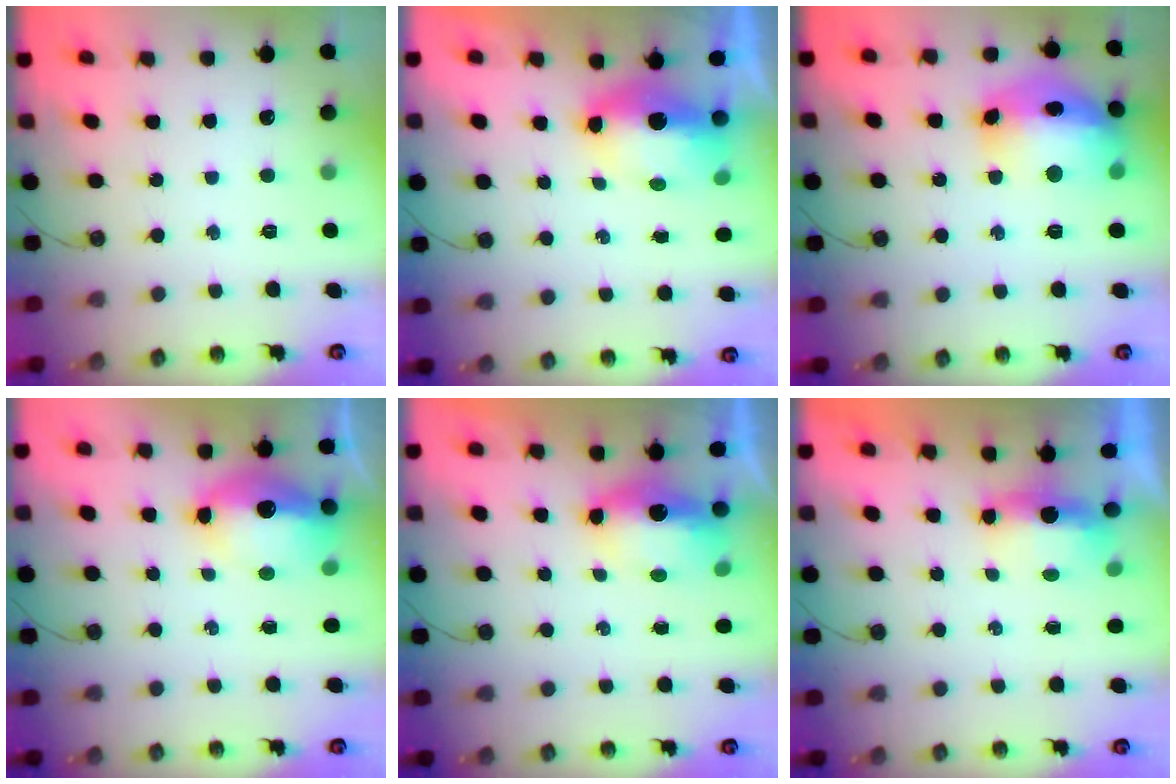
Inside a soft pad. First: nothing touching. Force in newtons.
{"total": 8.4, "press": 8.3, "slide": 1.4}
{"total": 19.3, "press": 19.2, "slide": 1.7}
{"total": 13.4, "press": 13.3, "slide": 1.4}
{"total": 6.8, "press": 6.7, "slide": 1.1}
{"total": 5.9, "press": 5.4, "slide": 2.4}